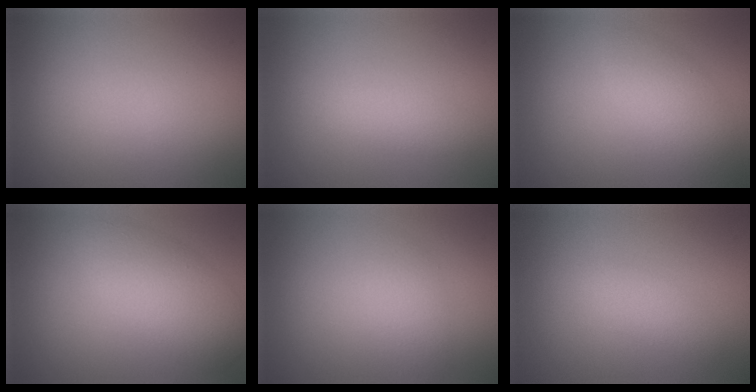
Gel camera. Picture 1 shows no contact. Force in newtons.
{"total": 1.4, "press": 1.4, "slide": 0.1}
{"total": 2.9, "press": 2.9, "slide": 0.2}
{"total": 4.3, "press": 4.3, "slide": 0.2}
{"total": 1.7, "press": 1.7, "slide": 0.0}
{"total": 1.4, "press": 1.4, "slide": 0.1}